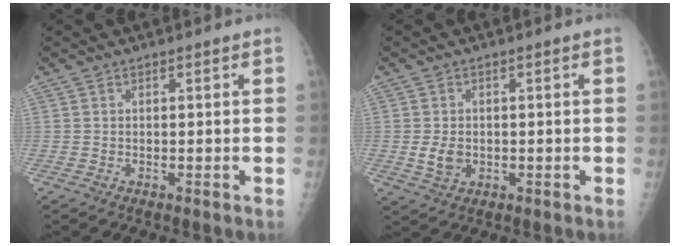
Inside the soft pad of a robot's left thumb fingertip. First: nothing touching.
{"total": 3.8, "force": [-0.3, 2.9, 2.5], "torque": [-0.038, -0.003, 0.000]}